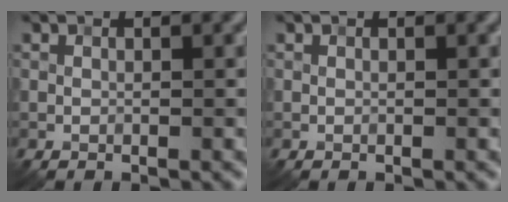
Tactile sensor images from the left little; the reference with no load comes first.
{"total": 0.0}